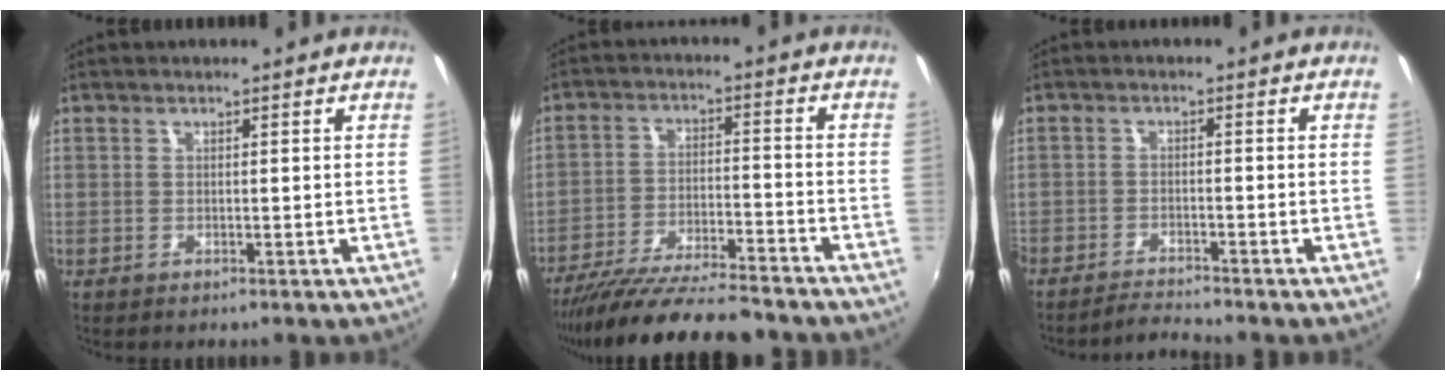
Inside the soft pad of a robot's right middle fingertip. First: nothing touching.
{"total": 17.5, "force": [-15.3, 2.0, 8.2], "torque": [-0.163, -0.036, -0.243]}
{"total": 3.5, "force": [-3.4, -0.4, 0.3], "torque": [-0.025, -0.006, -0.067]}